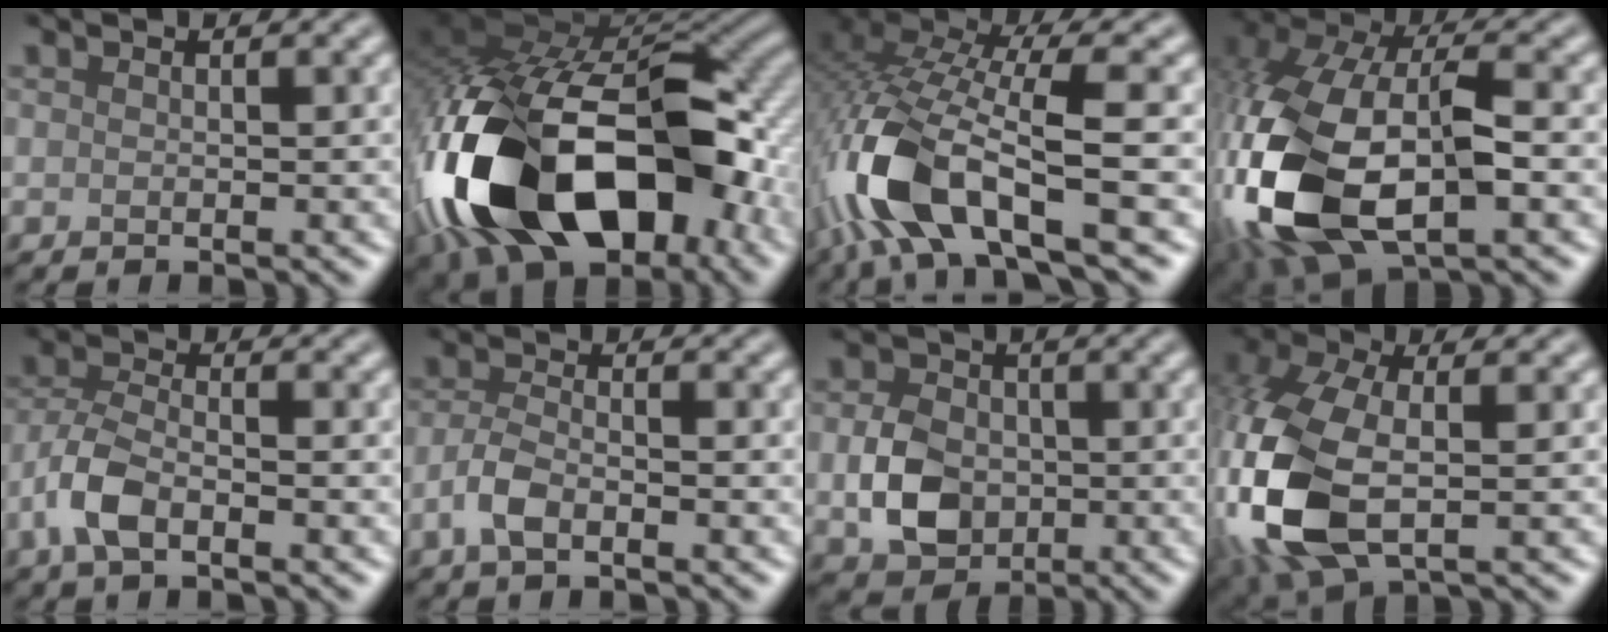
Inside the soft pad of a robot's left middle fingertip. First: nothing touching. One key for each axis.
{"total": 19.1, "fx": -6.7, "fy": 10.4, "fz": 14.5, "tx": -0.291, "ty": -0.021, "tz": -0.102}
{"total": 11.8, "fx": -4.0, "fy": 4.6, "fz": 10.1, "tx": -0.224, "ty": -0.003, "tz": -0.079}
{"total": 15.3, "fx": -4.2, "fy": 8.0, "fz": 12.4, "tx": -0.293, "ty": -0.023, "tz": -0.076}
{"total": 4.6, "fx": -2.2, "fy": 2.2, "fz": 3.4, "tx": -0.073, "ty": 0.004, "tz": -0.055}
{"total": 3.0, "fx": -1.7, "fy": 1.2, "fz": 2.2, "tx": -0.044, "ty": 0.007, "tz": -0.043}
{"total": 5.4, "fx": -1.0, "fy": 4.2, "fz": 3.2, "tx": -0.071, "ty": 0.002, "tz": -0.023}
{"total": 12.3, "fx": -2.5, "fy": 6.7, "fz": 10.0, "tx": -0.266, "ty": -0.017, "tz": -0.047}